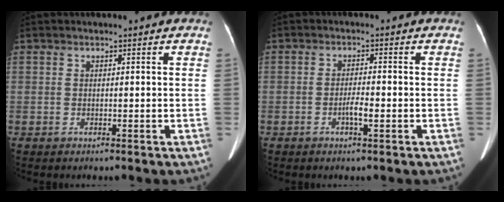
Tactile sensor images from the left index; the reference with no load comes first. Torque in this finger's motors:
{"motor_torque": [0.03, 0.06, 0.03, 0.01]}